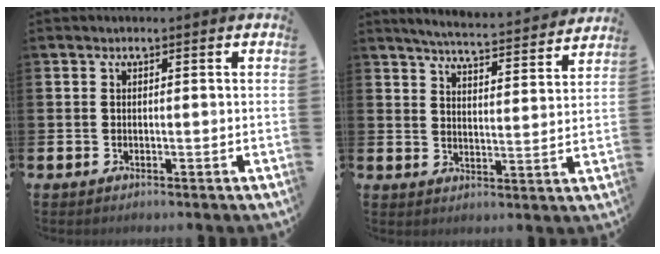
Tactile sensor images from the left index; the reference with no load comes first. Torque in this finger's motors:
{"motor_torque": [0.85, -1.28, 0.15, 0.05]}